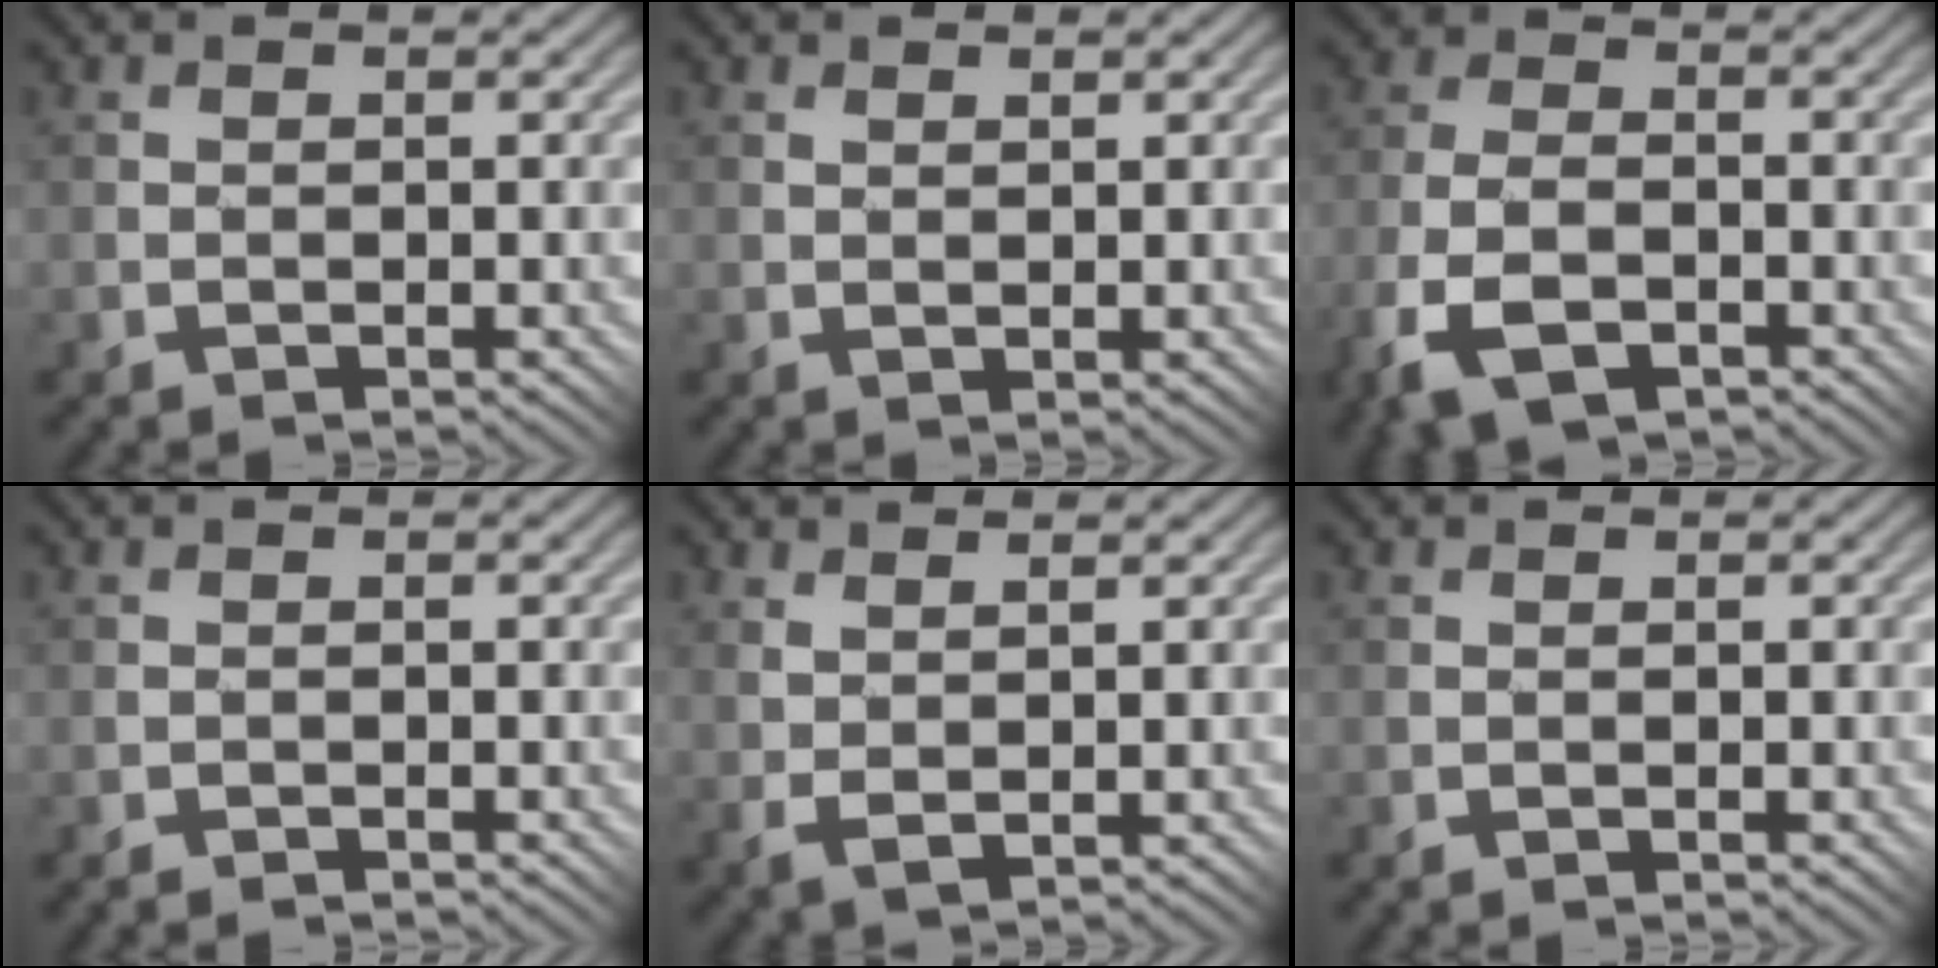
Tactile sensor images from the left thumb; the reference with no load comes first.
{"total": 1.0, "force": [0.7, 0.1, 0.7], "torque": [-0.011, 0.003, 0.016]}
{"total": 8.6, "force": [-4.8, 4.4, 5.6], "torque": [-0.143, -0.018, -0.092]}
{"total": 0.7, "force": [-0.6, -0.2, -0.2], "torque": [0.005, 0.004, -0.015]}
{"total": 2.1, "force": [1.1, 0.5, 1.6], "torque": [-0.043, -0.002, 0.026]}
{"total": 0.0}